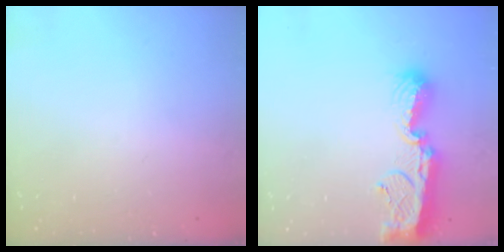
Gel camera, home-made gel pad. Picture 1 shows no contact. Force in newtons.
{"total": 12.6, "press": 12.5, "slide": 1.0}